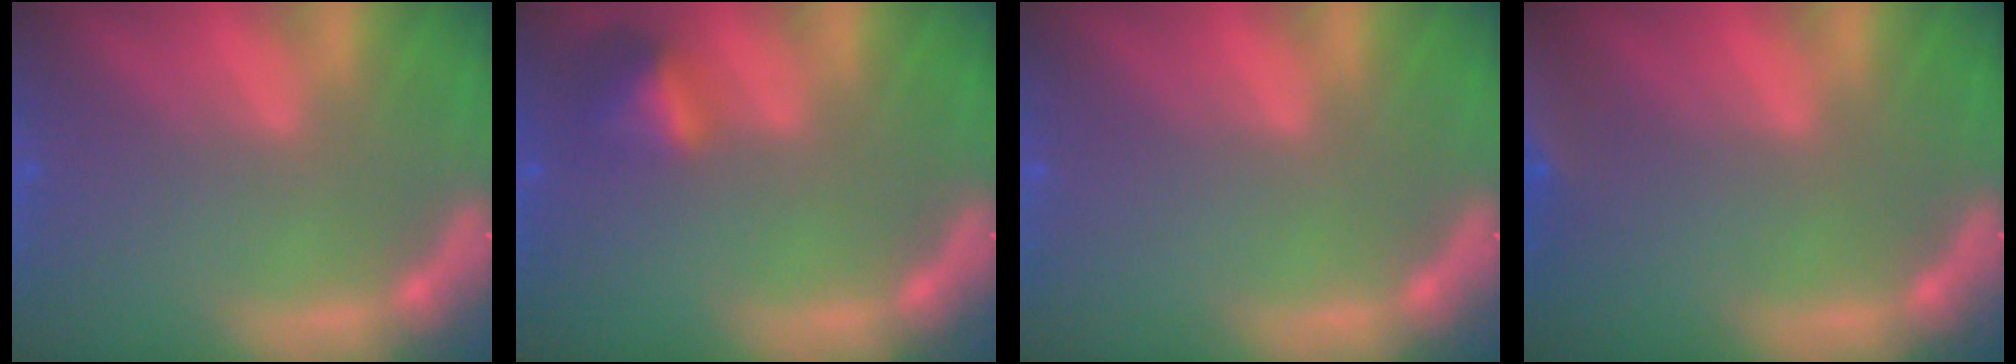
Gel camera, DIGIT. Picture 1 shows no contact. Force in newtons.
{"total": 2.4}
{"total": 0.0}
{"total": 9.4}